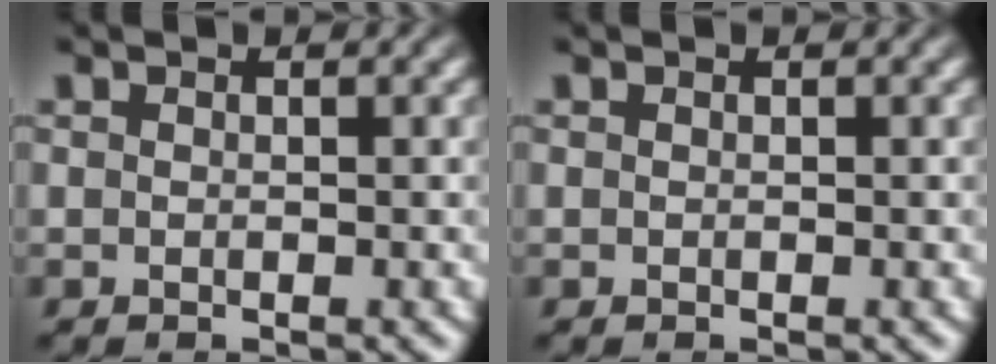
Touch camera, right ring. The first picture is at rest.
{"total": 0.0}